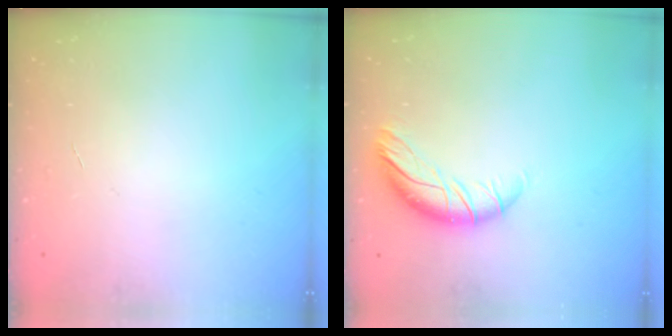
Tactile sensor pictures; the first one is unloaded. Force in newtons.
{"total": 10.2, "press": 10.1, "slide": 0.9}